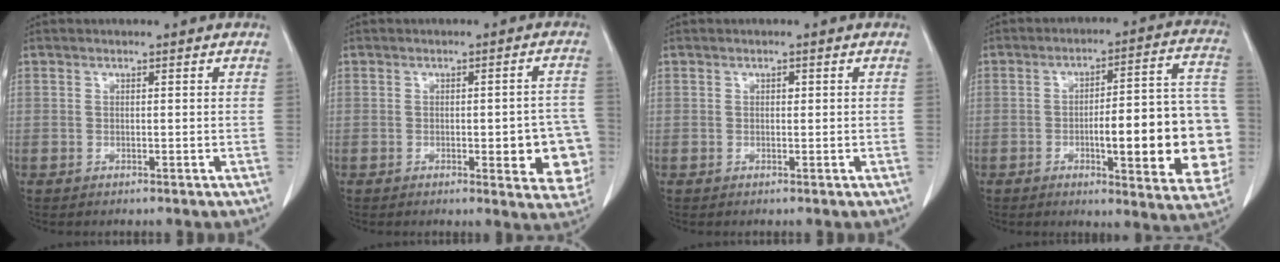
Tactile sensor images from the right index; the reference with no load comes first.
{"total": 8.6, "force": [-2.0, 2.4, 8.0], "torque": [-0.077, 0.002, -0.021]}
{"total": 0.6, "force": [0.2, 0.4, 0.4], "torque": [-0.006, 0.001, 0.002]}
{"total": 19.3, "force": [-3.6, 4.1, 18.6], "torque": [-0.178, 0.030, -0.034]}